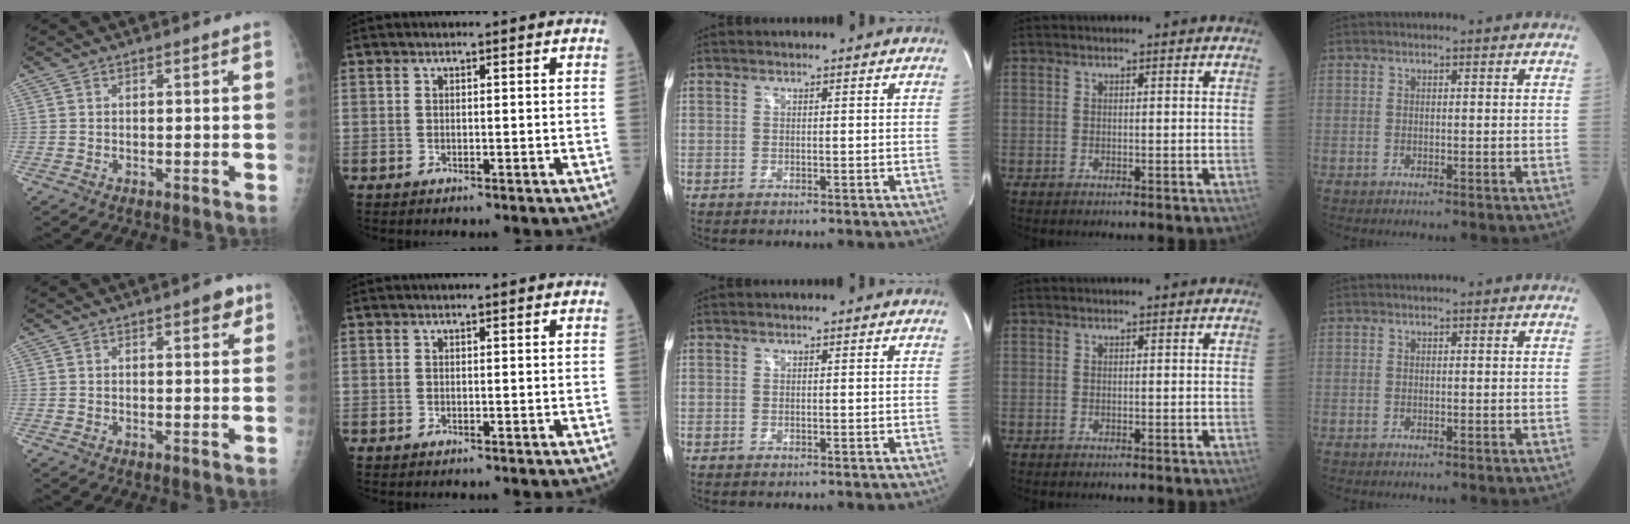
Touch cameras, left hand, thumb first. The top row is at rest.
{"thumb": {"total": 3.2, "force": [1.9, 1.1, 2.4], "torque": [-0.019, -0.007, 0.020]}, "index": {"total": 1.1, "force": [1.0, -0.1, 0.5], "torque": [-0.006, 0.010, 0.018]}}